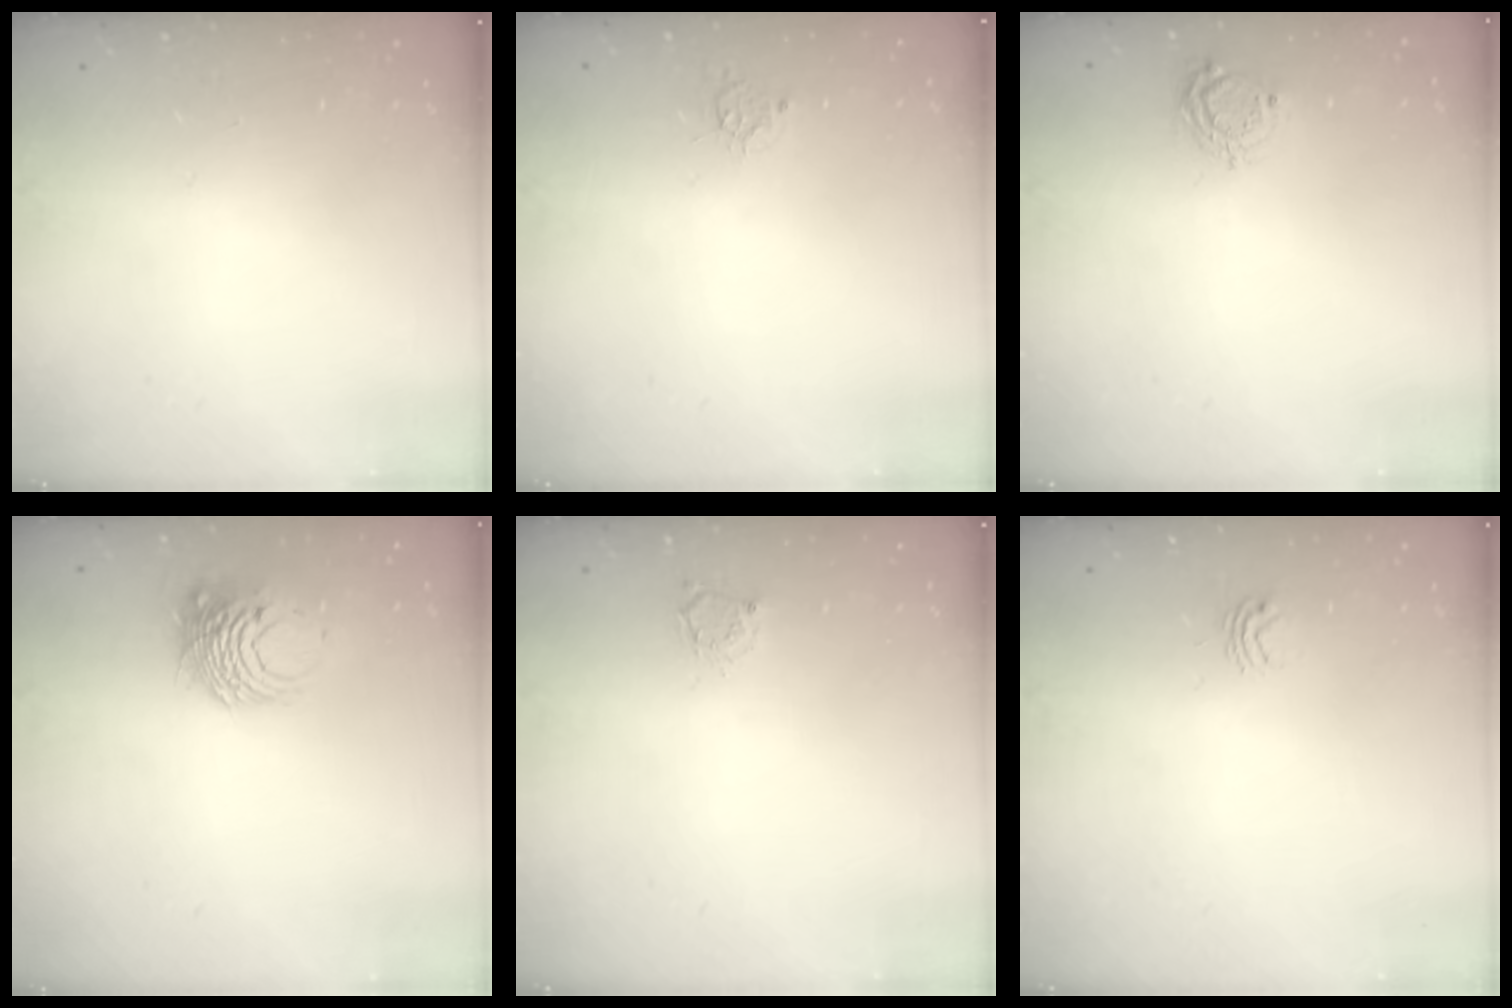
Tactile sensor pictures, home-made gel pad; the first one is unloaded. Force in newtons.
{"total": 3.9, "press": 3.9, "slide": 0.3}
{"total": 6.6, "press": 6.6, "slide": 0.1}
{"total": 8.4, "press": 8.4, "slide": 0.8}
{"total": 3.3, "press": 3.2, "slide": 0.5}
{"total": 2.9, "press": 2.9, "slide": 0.2}